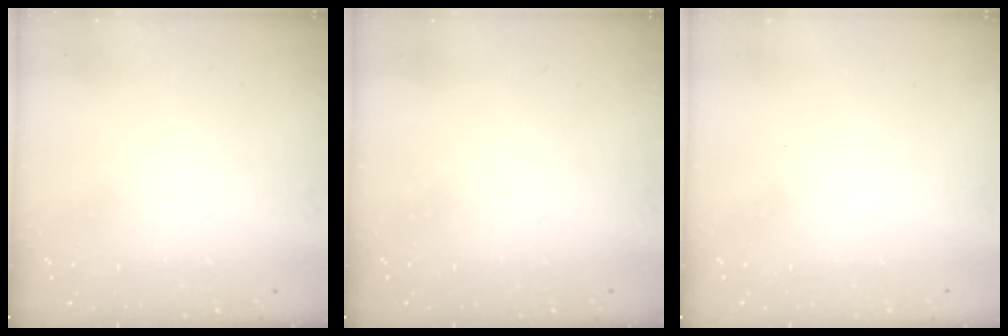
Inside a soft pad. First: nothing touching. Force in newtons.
{"total": 0.0}
{"total": 1.5, "press": 1.5, "slide": 0.1}